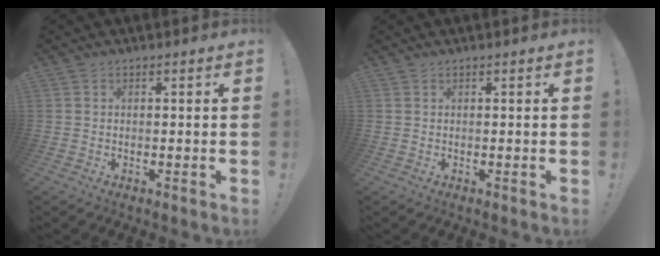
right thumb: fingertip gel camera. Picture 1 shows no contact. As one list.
[{"total": 0.0}]